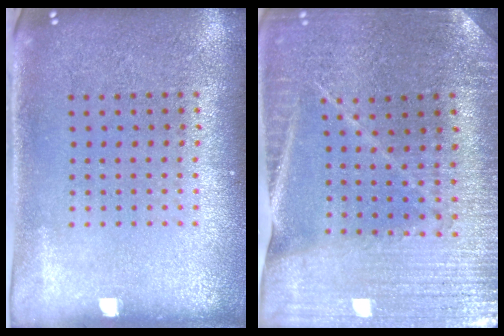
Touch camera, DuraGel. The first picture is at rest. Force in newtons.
{"total": 2.3, "press": 2.3, "slide": 0.1}